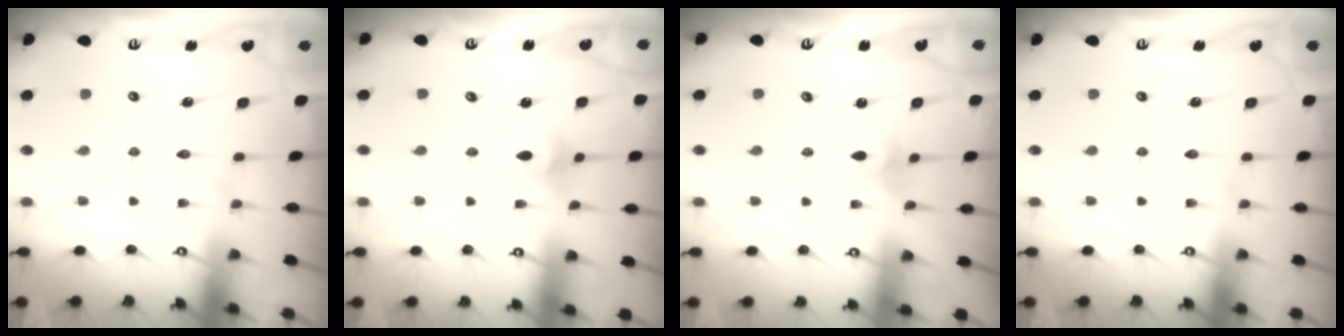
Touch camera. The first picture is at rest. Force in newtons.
{"total": 2.6, "press": 2.5, "slide": 0.5}
{"total": 2.6, "press": 2.6, "slide": 0.6}
{"total": 0.0}